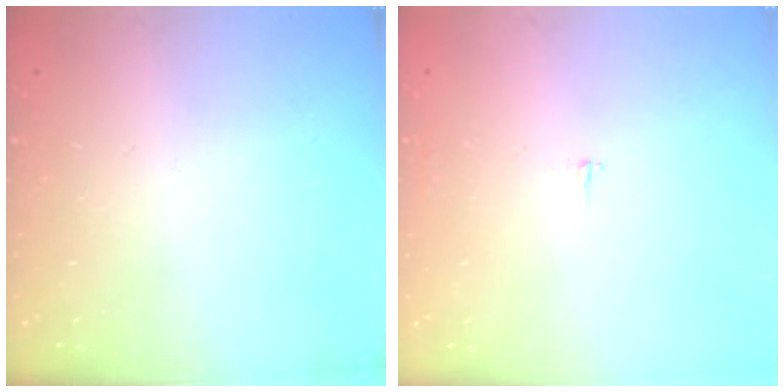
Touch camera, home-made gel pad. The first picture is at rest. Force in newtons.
{"total": 1.8, "press": 1.8, "slide": 0.1}